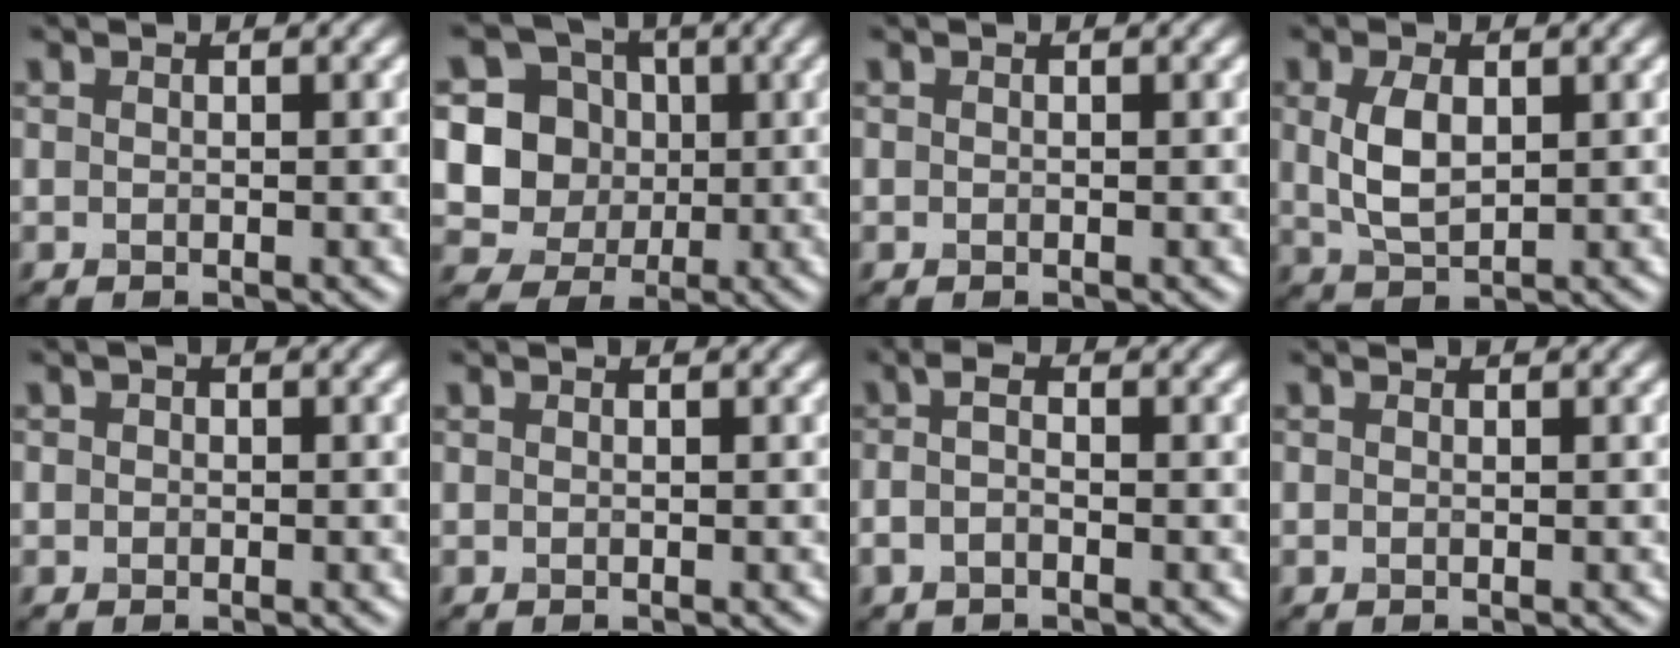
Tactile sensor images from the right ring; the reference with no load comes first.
{"total": 7.0, "force": [0.5, 6.5, 2.6], "torque": [-0.040, 0.011, -0.008]}
{"total": 0.0}
{"total": 3.7, "force": [0.7, 2.1, 2.9], "torque": [-0.072, 0.001, 0.018]}
{"total": 0.8, "force": [0.1, 0.7, 0.3], "torque": [-0.001, -0.003, -0.004]}
{"total": 0.0}
{"total": 1.7, "force": [-0.5, 0.7, 1.5], "torque": [-0.031, -0.003, -0.015]}
{"total": 0.0}